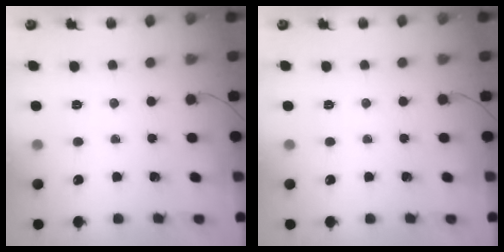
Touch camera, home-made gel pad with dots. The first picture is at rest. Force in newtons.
{"total": 0.0}